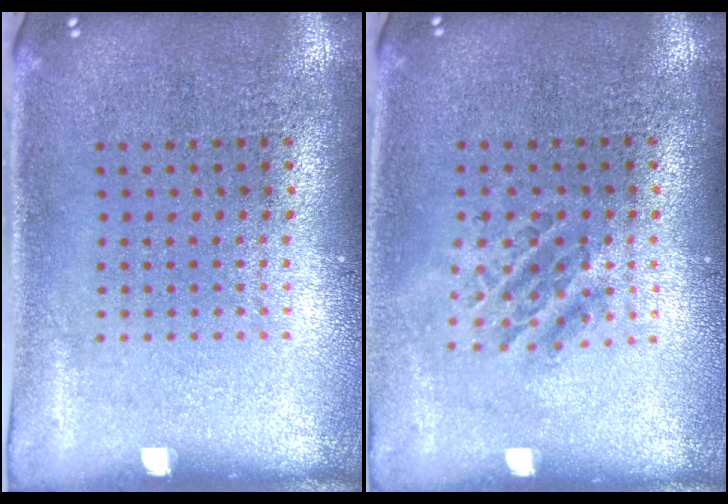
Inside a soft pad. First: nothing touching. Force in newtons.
{"total": 1.1, "press": 1.0, "slide": 0.5}